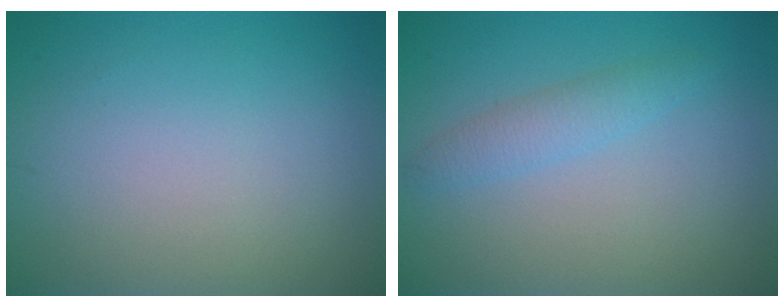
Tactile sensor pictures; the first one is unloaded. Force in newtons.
{"total": 2.0, "press": 2.0, "slide": 0.1}